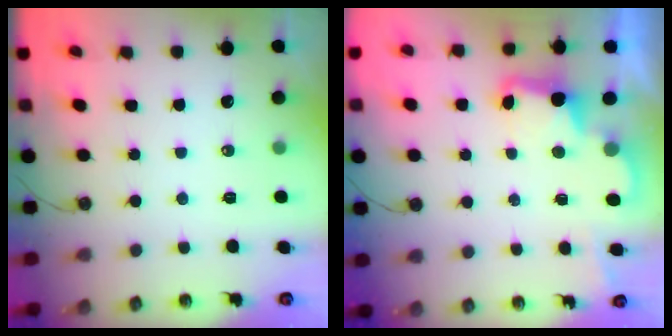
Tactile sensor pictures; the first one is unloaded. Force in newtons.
{"total": 3.3, "press": 3.3, "slide": 0.6}